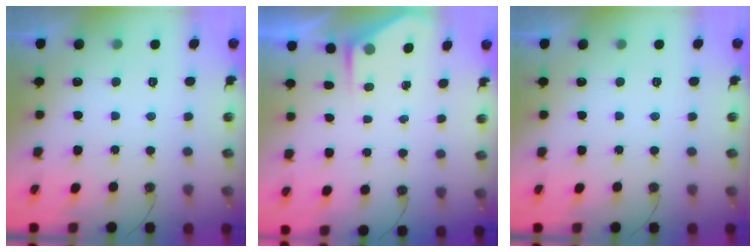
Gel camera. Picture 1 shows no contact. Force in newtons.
{"total": 2.7, "press": 2.7, "slide": 0.3}
{"total": 0.0}